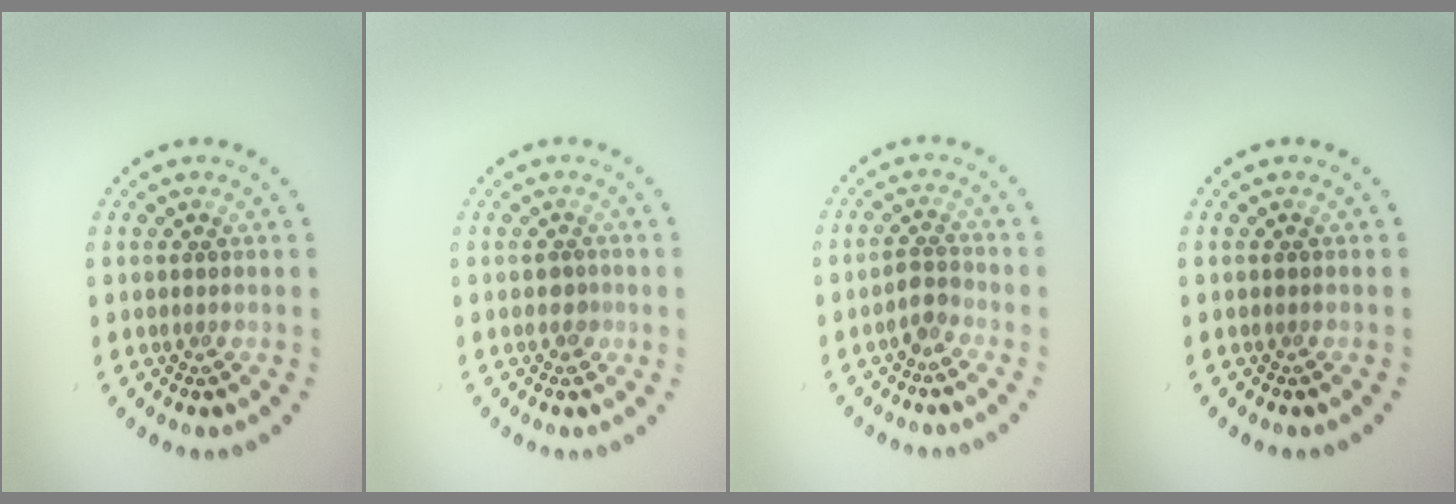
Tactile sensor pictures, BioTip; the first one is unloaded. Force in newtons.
{"total": 1.0, "press": 0.9, "slide": 0.5}
{"total": 1.6, "press": 1.3, "slide": 1.0}
{"total": 0.0}